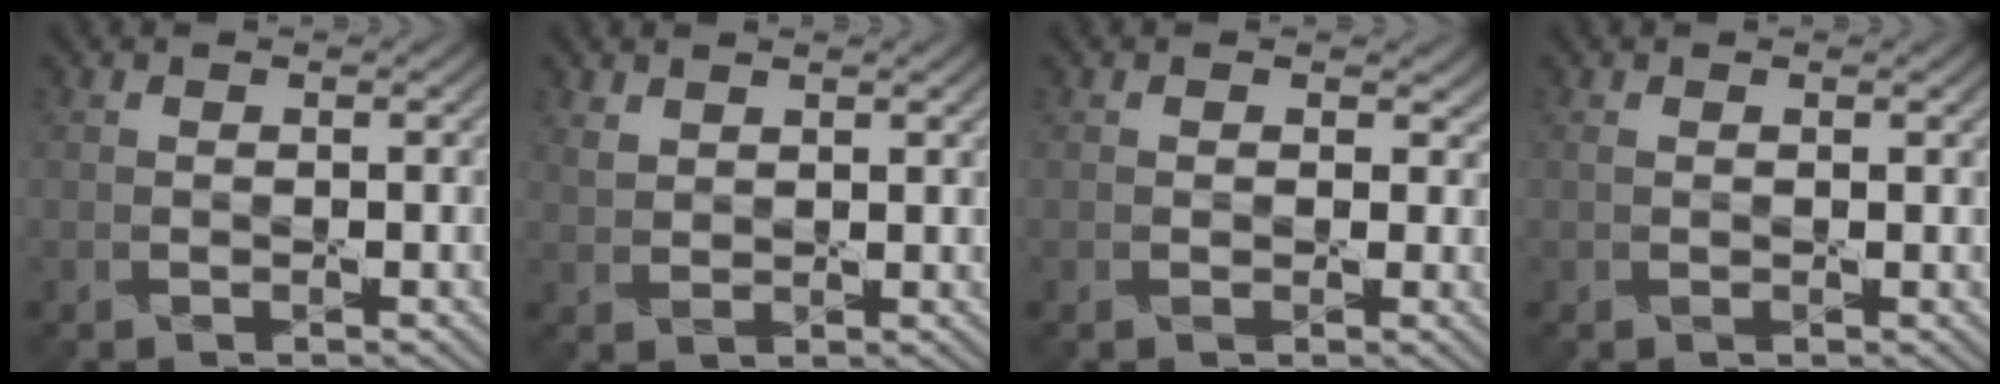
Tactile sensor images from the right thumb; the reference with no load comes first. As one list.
[{"total": 1.9, "force": [1.4, 1.0, 0.7], "torque": [-0.022, -0.002, 0.032]}, {"total": 2.1, "force": [0.6, 1.8, 0.9], "torque": [-0.021, -0.007, 0.001]}, {"total": 1.0, "force": [0.3, 0.6, 0.7], "torque": [-0.017, -0.002, 0.008]}]